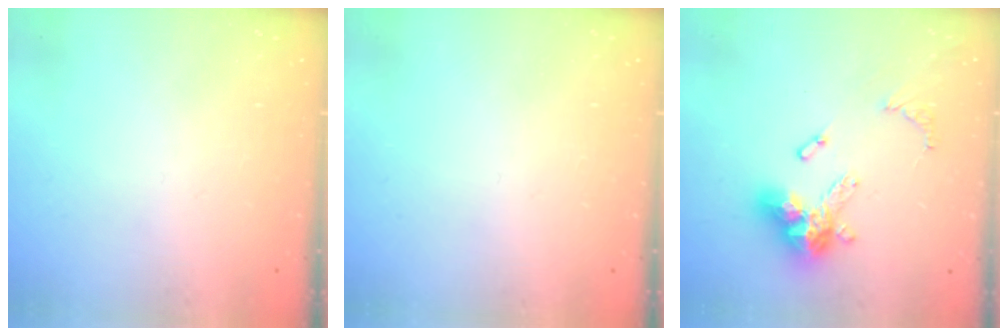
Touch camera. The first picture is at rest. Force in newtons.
{"total": 0.0}
{"total": 14.6, "press": 14.6, "slide": 1.6}